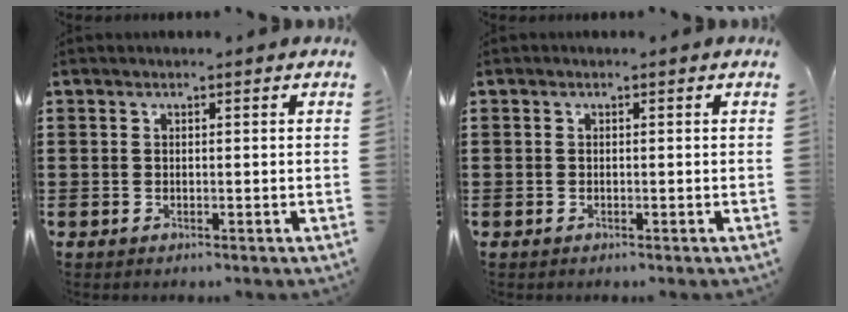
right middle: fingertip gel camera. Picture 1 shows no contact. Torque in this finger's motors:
{"motor_torque": [-0.07, -0.12, -0.04, -0.01]}